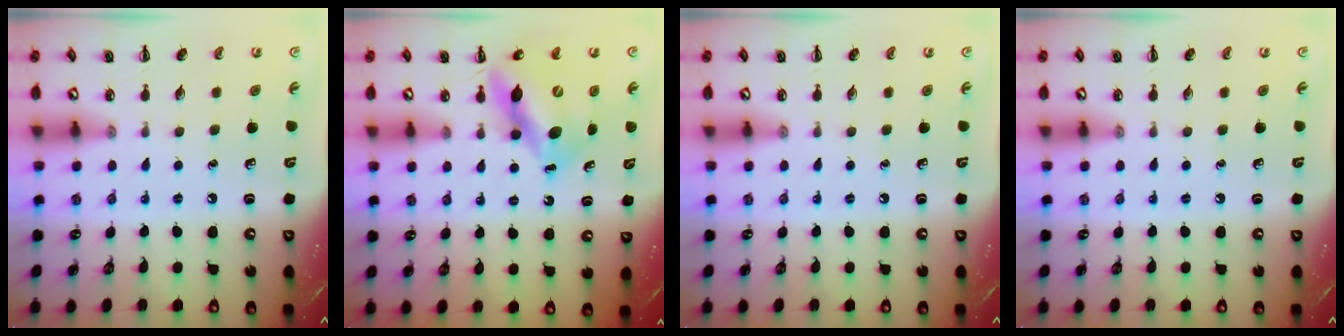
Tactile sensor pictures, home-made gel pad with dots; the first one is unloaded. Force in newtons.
{"total": 11.4, "press": 11.0, "slide": 3.0}
{"total": 0.0}
{"total": 0.0}